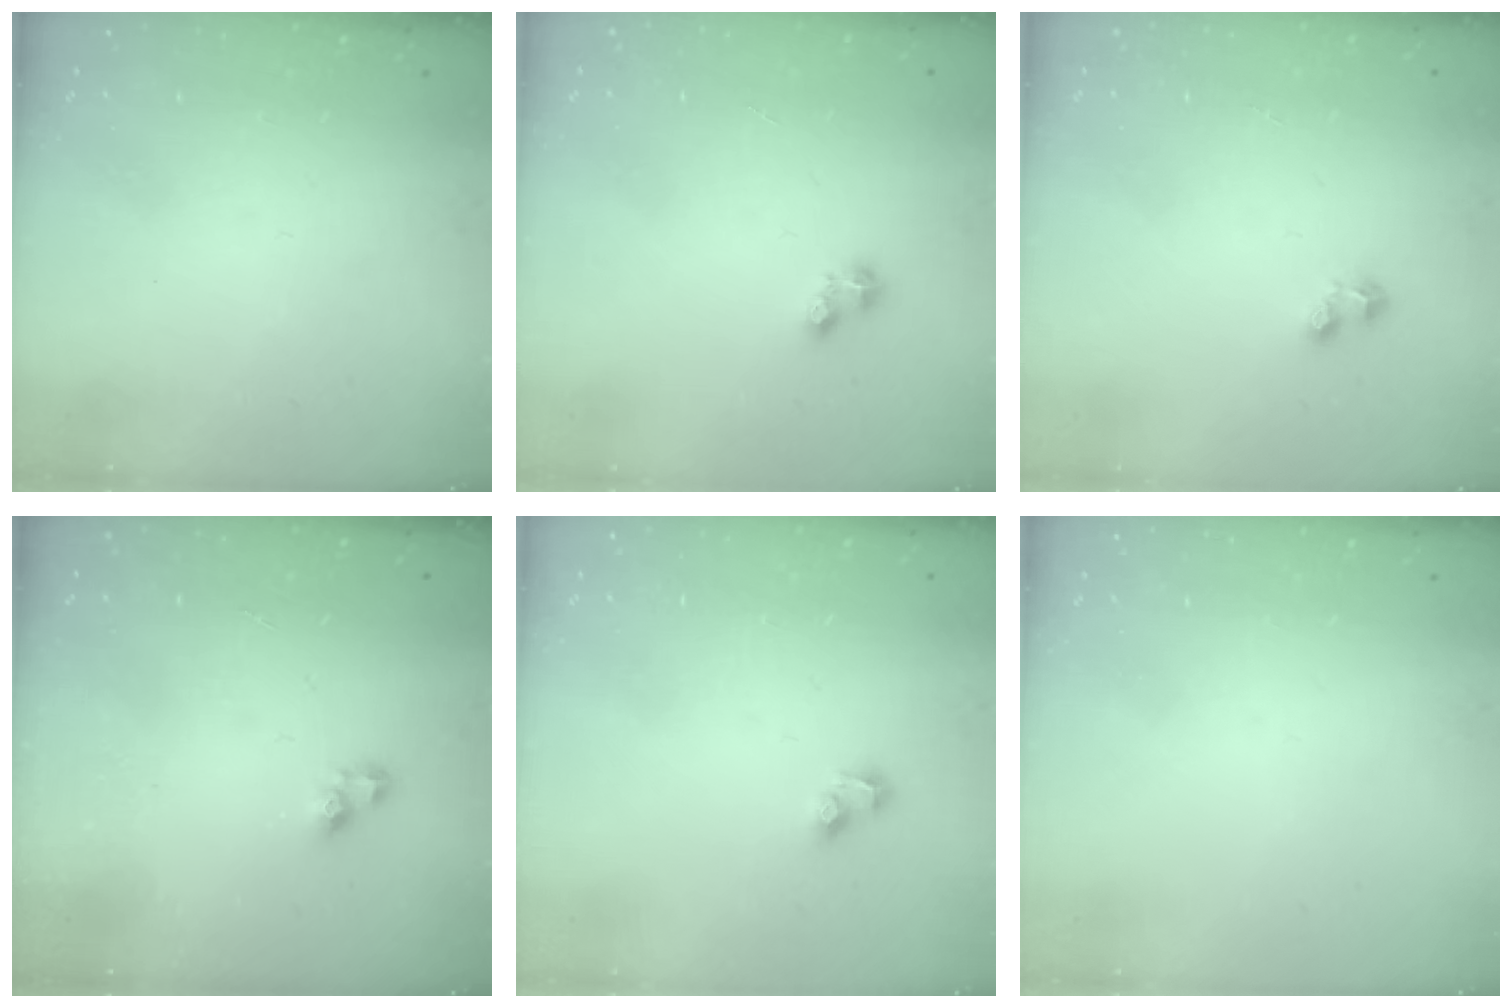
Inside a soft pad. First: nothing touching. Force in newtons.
{"total": 2.5, "press": 2.5, "slide": 0.4}
{"total": 1.7, "press": 1.6, "slide": 0.6}
{"total": 3.9, "press": 3.9, "slide": 0.7}
{"total": 2.7, "press": 2.5, "slide": 1.2}
{"total": 0.0}